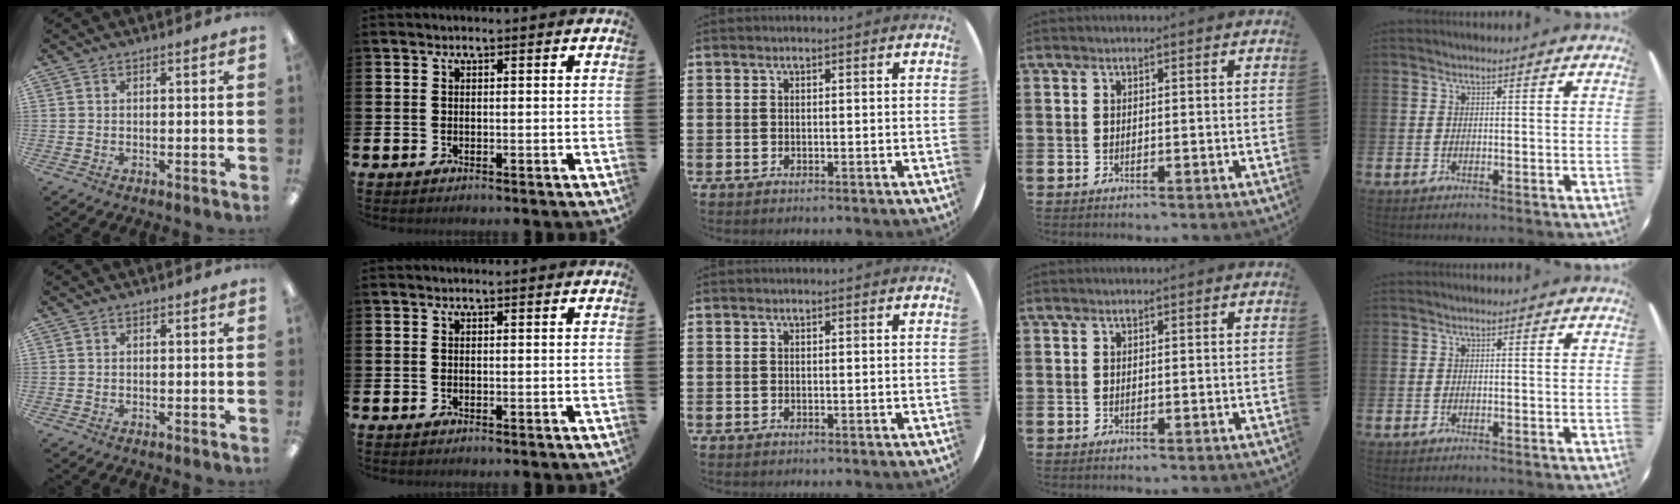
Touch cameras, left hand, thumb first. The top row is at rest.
{}